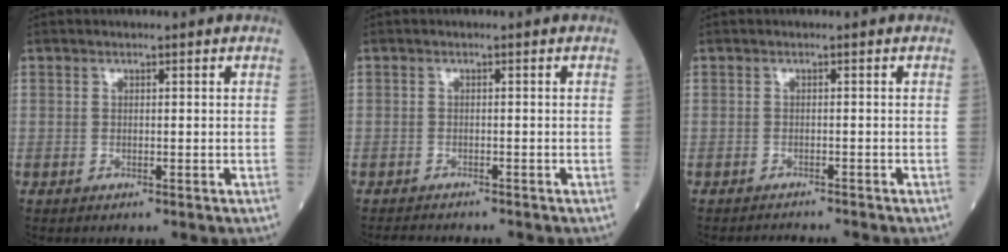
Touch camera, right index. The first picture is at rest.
{"total": 2.7, "force": [-2.6, 0.8, 0.4], "torque": [-0.011, -0.009, -0.041]}
{"total": 2.8, "force": [-2.7, -0.5, 0.2], "torque": [-0.001, -0.010, -0.039]}